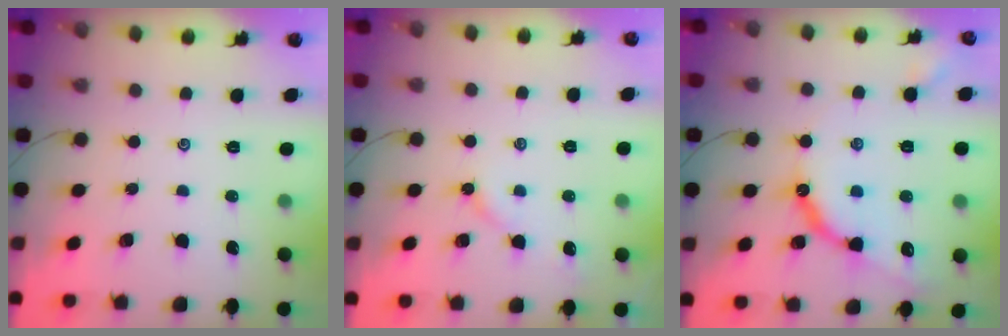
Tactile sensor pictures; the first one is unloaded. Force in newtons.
{"total": 5.0, "press": 4.9, "slide": 0.6}
{"total": 11.1, "press": 11.1, "slide": 0.8}